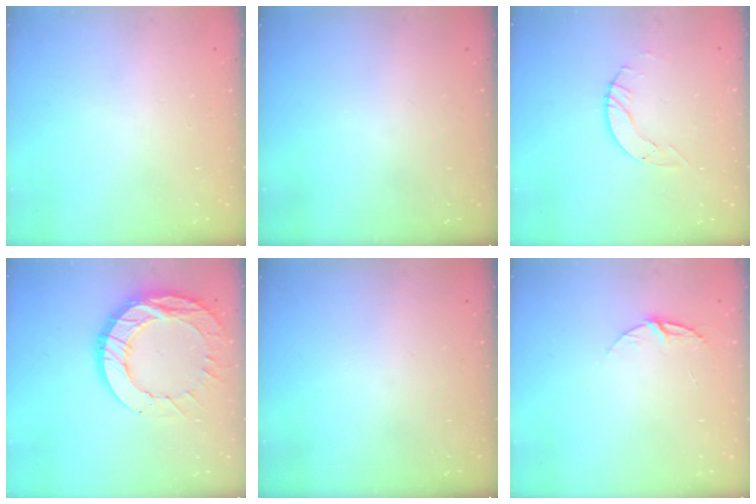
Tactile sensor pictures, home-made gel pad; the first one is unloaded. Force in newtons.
{"total": 0.0}
{"total": 4.0, "press": 4.0, "slide": 0.5}
{"total": 16.0, "press": 15.9, "slide": 1.3}
{"total": 0.0}
{"total": 5.7, "press": 5.7, "slide": 0.6}